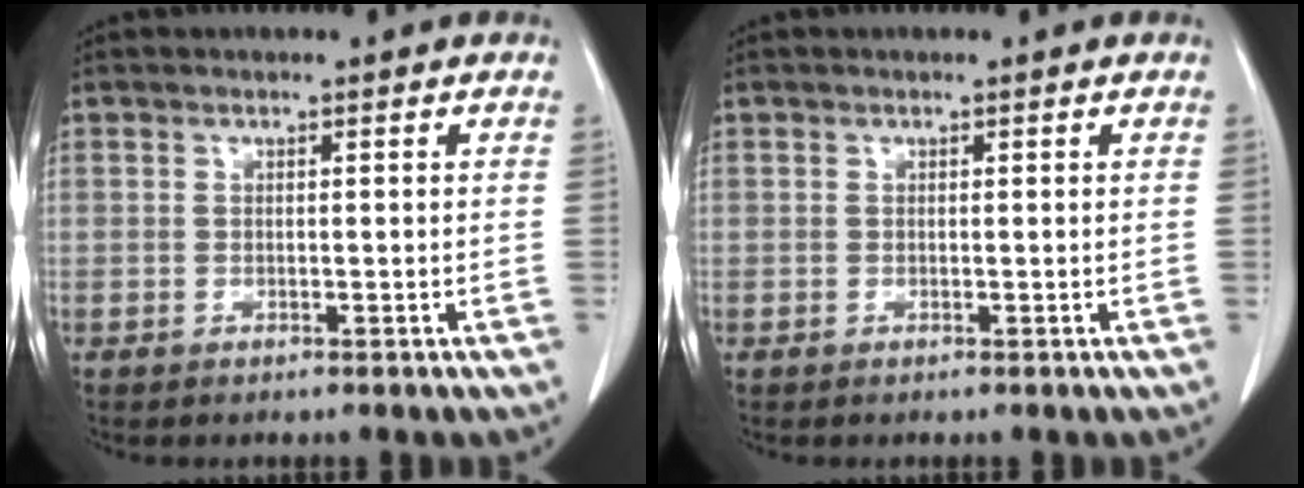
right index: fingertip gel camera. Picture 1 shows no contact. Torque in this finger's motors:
{"motor_torque": [0.07, -0.02, 0.01, 0.00]}